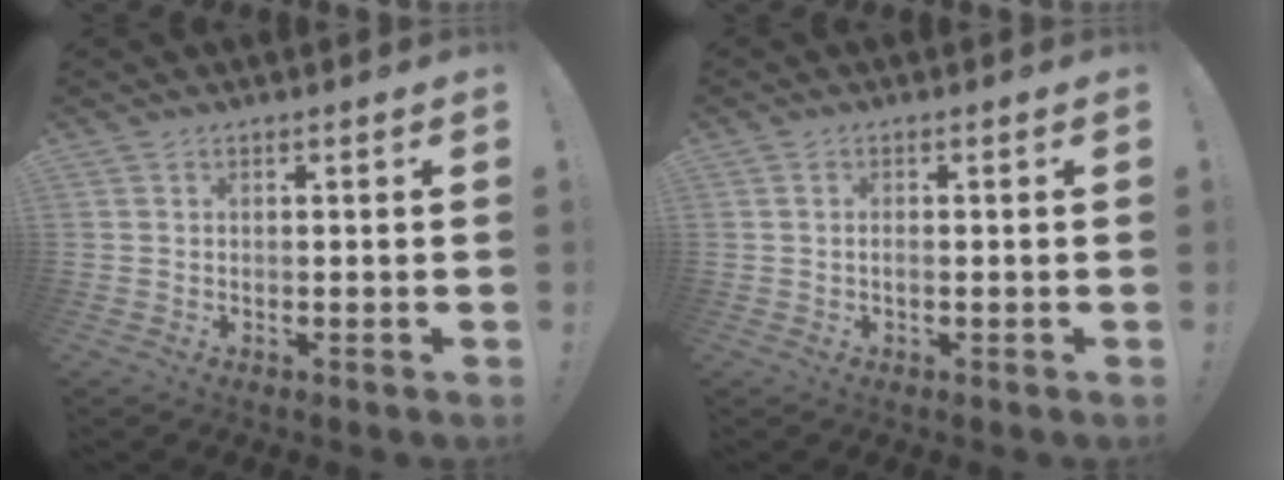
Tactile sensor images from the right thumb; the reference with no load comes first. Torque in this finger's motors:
{"motor_torque": [-0.22, -0.09, -0.05, -0.16, 0.06]}